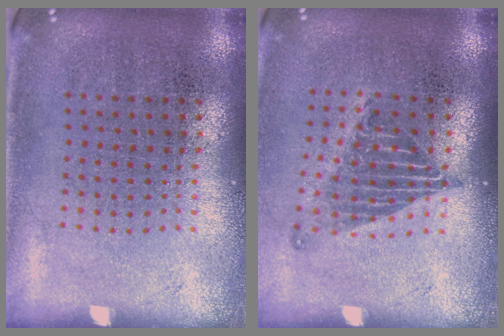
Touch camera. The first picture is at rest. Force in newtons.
{"total": 1.3, "press": 1.1, "slide": 0.8}